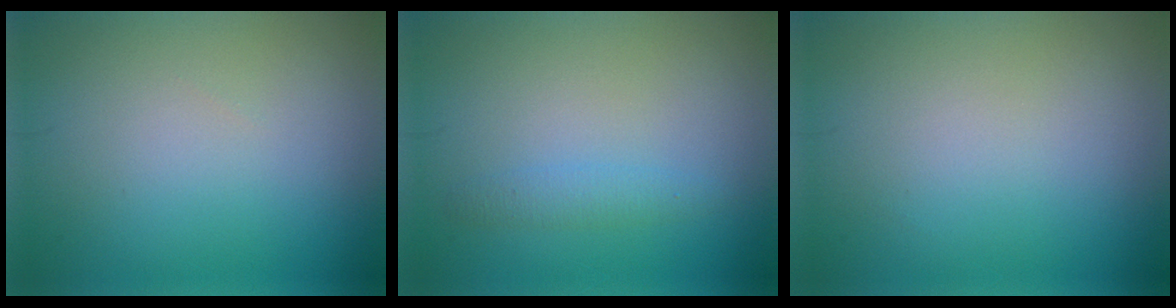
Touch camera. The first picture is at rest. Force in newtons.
{"total": 1.5, "press": 1.5, "slide": 0.1}
{"total": 0.0}